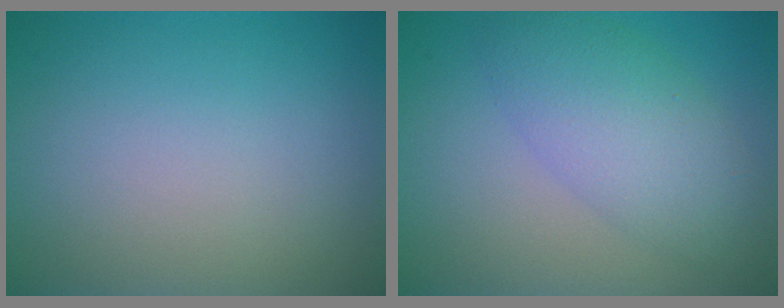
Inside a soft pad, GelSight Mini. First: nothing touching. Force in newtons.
{"total": 5.3, "press": 5.3, "slide": 0.2}